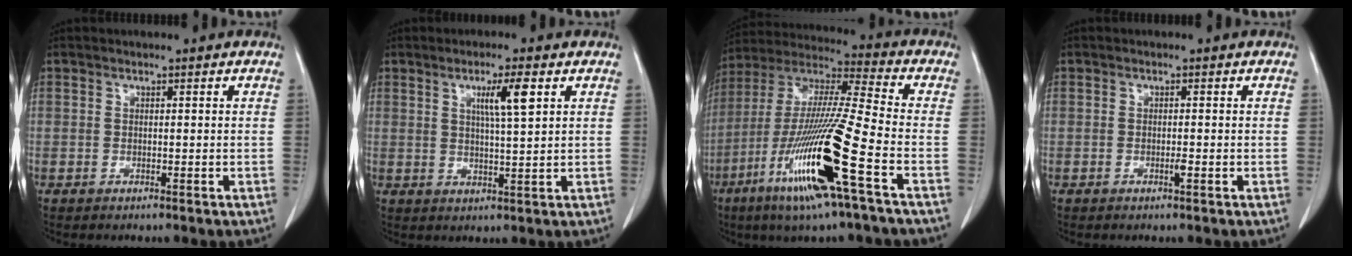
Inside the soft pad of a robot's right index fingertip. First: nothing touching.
{"total": 5.3, "force": [2.2, 0.0, 4.9], "torque": [-0.081, -0.001, 0.036]}
{"total": 19.8, "force": [-8.1, -0.3, 18.1], "torque": [-0.387, -0.036, -0.162]}
{"total": 0.8, "force": [-0.3, 0.0, 0.7], "torque": [-0.016, 0.000, -0.005]}